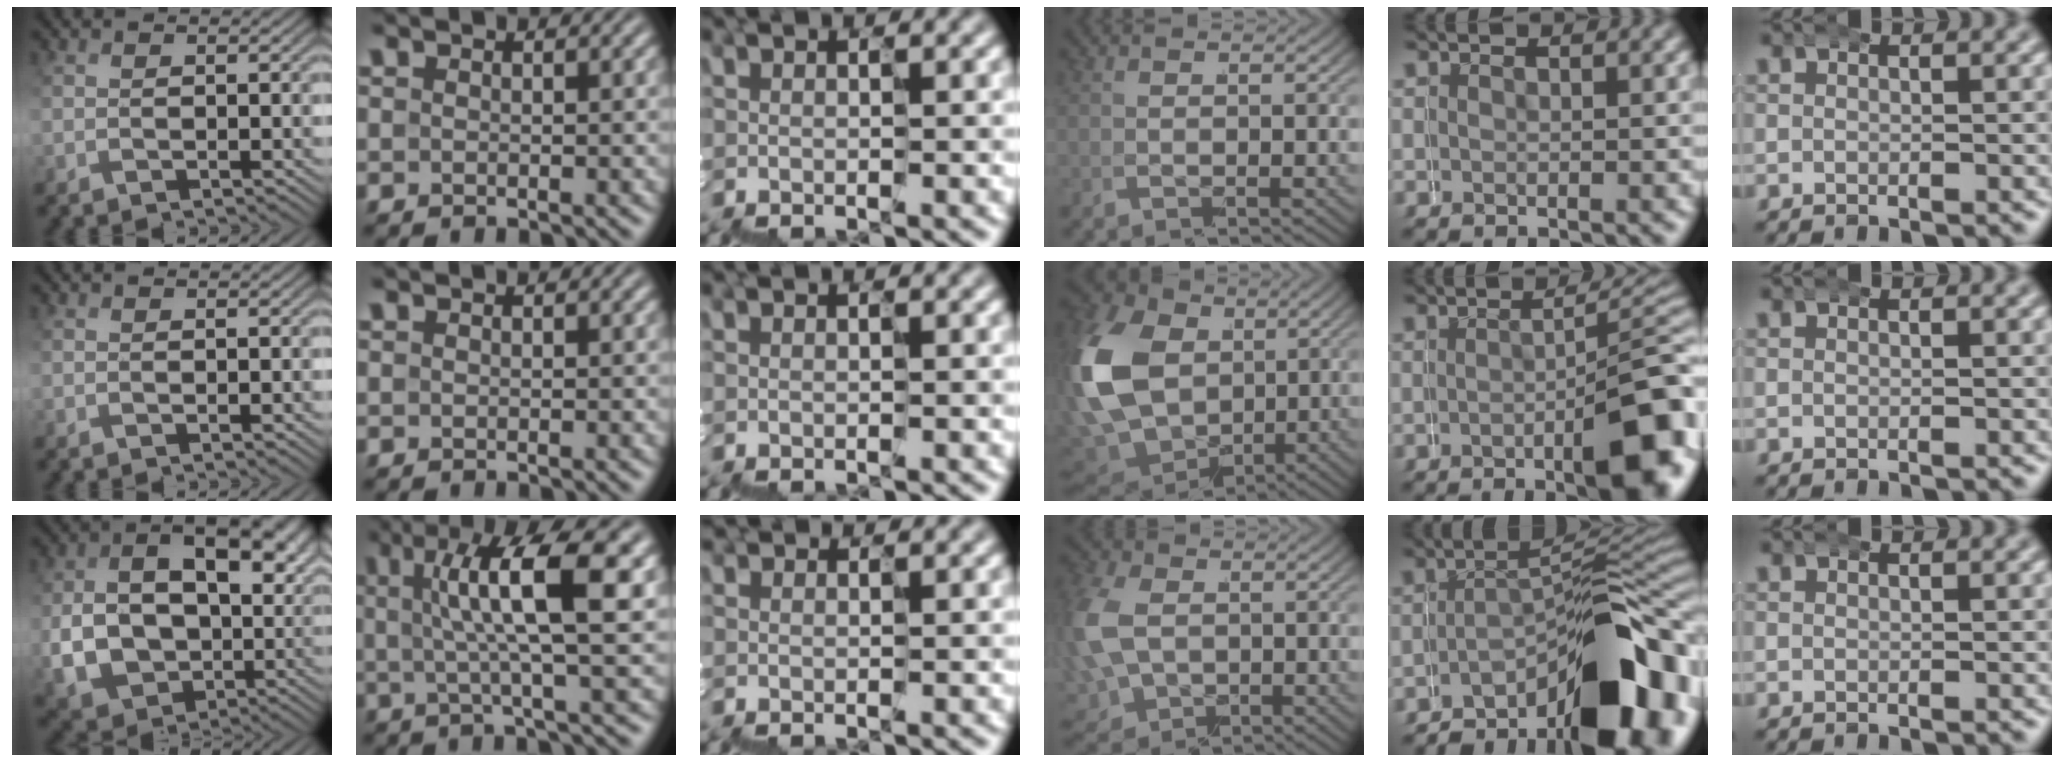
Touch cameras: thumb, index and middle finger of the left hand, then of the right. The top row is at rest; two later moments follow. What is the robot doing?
{"motion": "wrap", "object": "belt"}